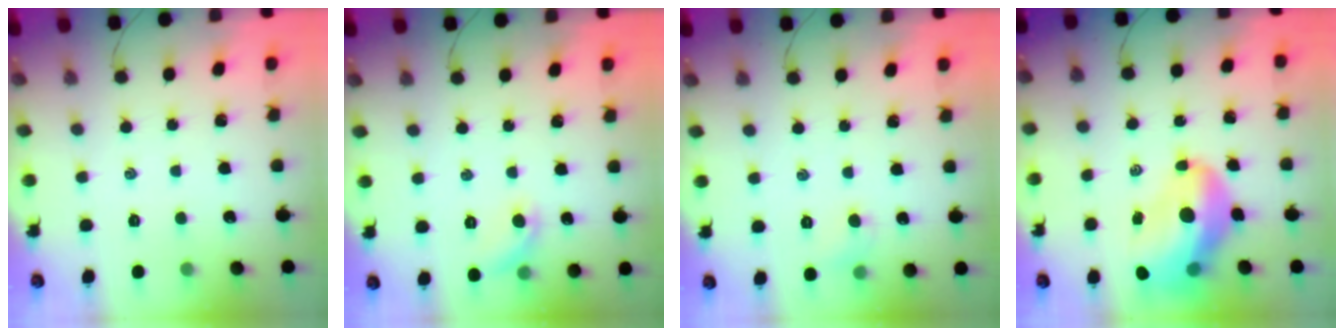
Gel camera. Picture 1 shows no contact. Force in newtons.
{"total": 6.7, "press": 6.7, "slide": 1.0}
{"total": 5.0, "press": 4.8, "slide": 1.5}
{"total": 15.0, "press": 14.3, "slide": 4.2}